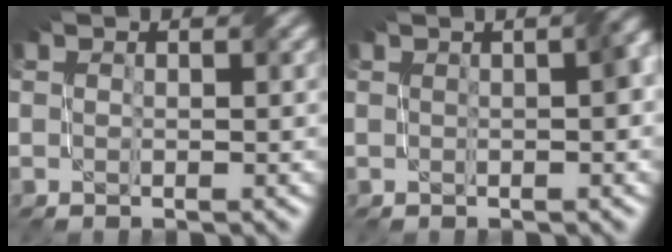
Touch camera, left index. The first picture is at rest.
{"total": 2.5, "force": [0.3, 0.6, 2.5], "torque": [-0.028, 0.012, 0.007]}